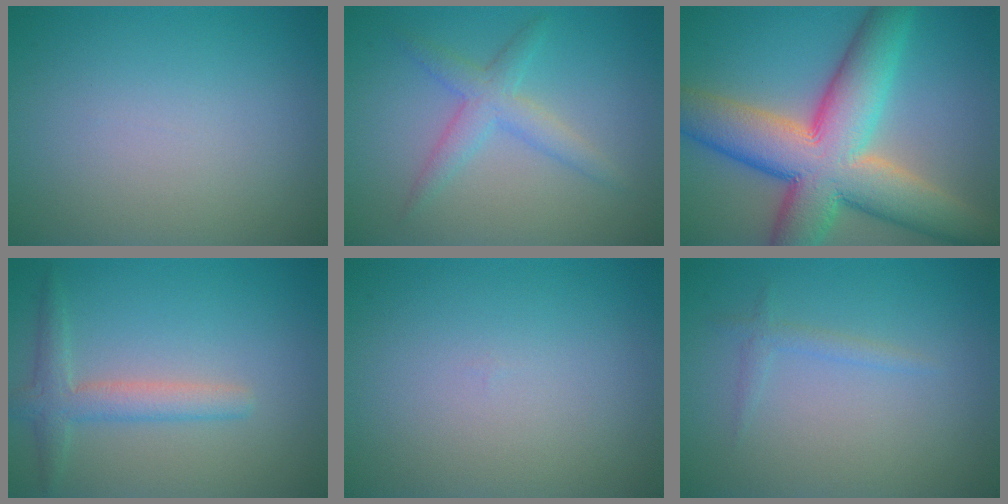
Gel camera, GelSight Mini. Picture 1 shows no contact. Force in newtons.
{"total": 2.8, "press": 2.8, "slide": 0.1}
{"total": 12.9, "press": 12.9, "slide": 0.7}
{"total": 2.8, "press": 2.8, "slide": 0.1}
{"total": 0.0}
{"total": 1.0, "press": 1.0, "slide": 0.1}